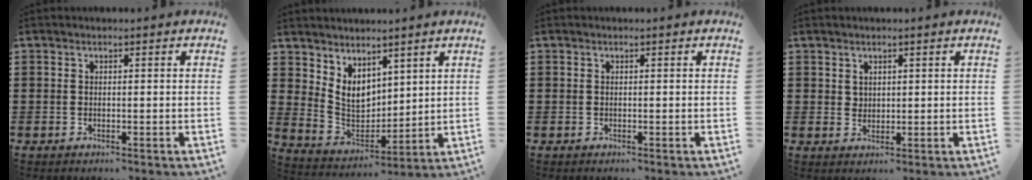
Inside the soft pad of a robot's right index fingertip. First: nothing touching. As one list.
[{"total": 5.6, "force": [3.5, 3.8, 2.2], "torque": [-0.064, -0.009, 0.069]}, {"total": 0.0}, {"total": 1.7, "force": [1.4, 1.1, 0.2], "torque": [-0.007, 0.004, 0.027]}]